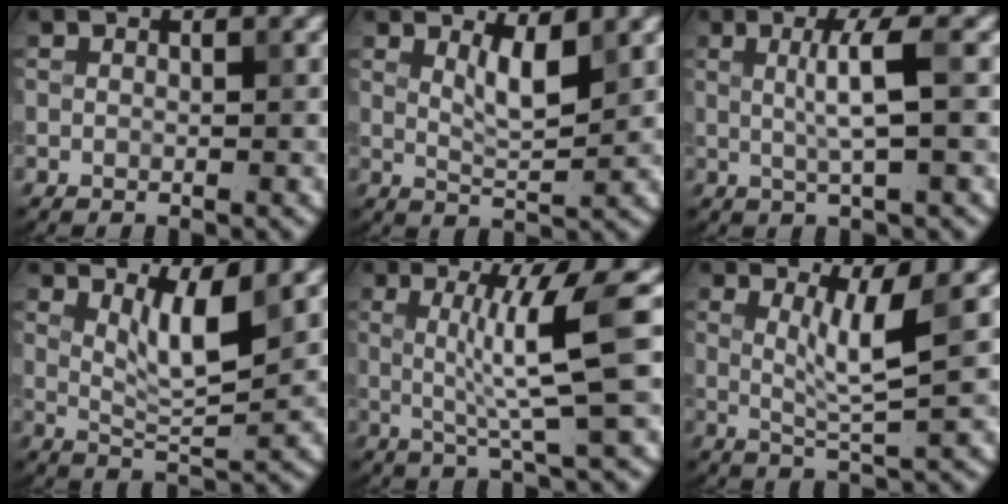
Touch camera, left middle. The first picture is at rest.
{"total": 2.4, "force": [1.2, 0.4, 2.0], "torque": [-0.041, -0.004, 0.028]}
{"total": 3.1, "force": [0.3, 0.2, 3.1], "torque": [-0.059, 0.004, 0.006]}
{"total": 3.4, "force": [1.7, 0.6, 2.9], "torque": [-0.059, -0.007, 0.037]}
{"total": 5.6, "force": [0.7, 0.1, 5.6], "torque": [-0.099, 0.000, 0.018]}
{"total": 3.1, "force": [0.9, 0.3, 2.9], "torque": [-0.056, -0.007, 0.023]}